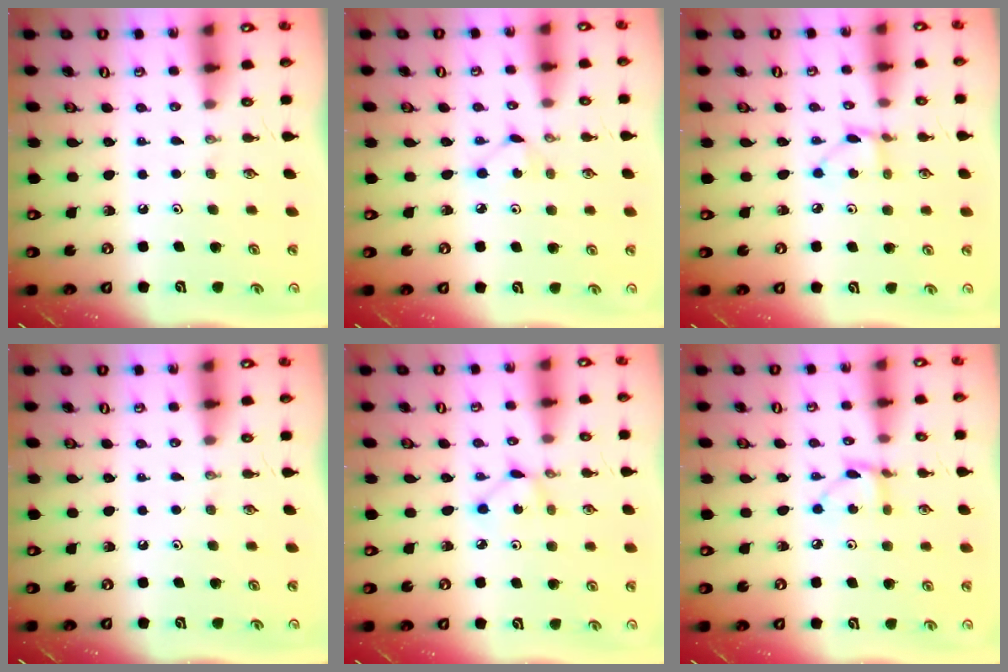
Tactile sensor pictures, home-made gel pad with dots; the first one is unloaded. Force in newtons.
{"total": 3.8, "press": 3.7, "slide": 0.5}
{"total": 3.2, "press": 3.1, "slide": 0.4}
{"total": 0.0}
{"total": 1.7, "press": 1.7, "slide": 0.1}
{"total": 3.9, "press": 3.9, "slide": 0.1}